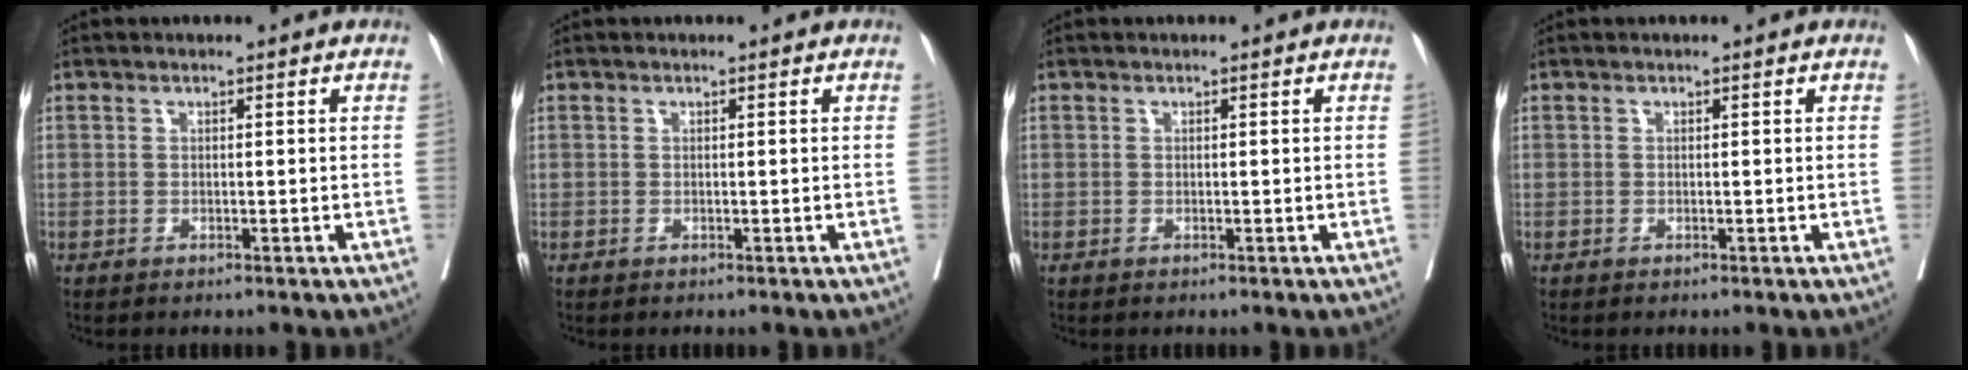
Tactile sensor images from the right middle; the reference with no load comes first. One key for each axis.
{"total": 0.0}
{"total": 0.0}
{"total": 0.0}